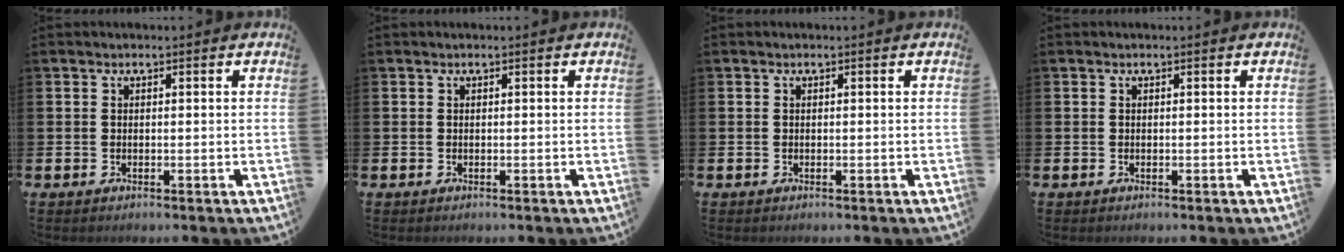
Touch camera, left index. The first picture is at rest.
{"total": 0.0}
{"total": 0.0}
{"total": 0.0}